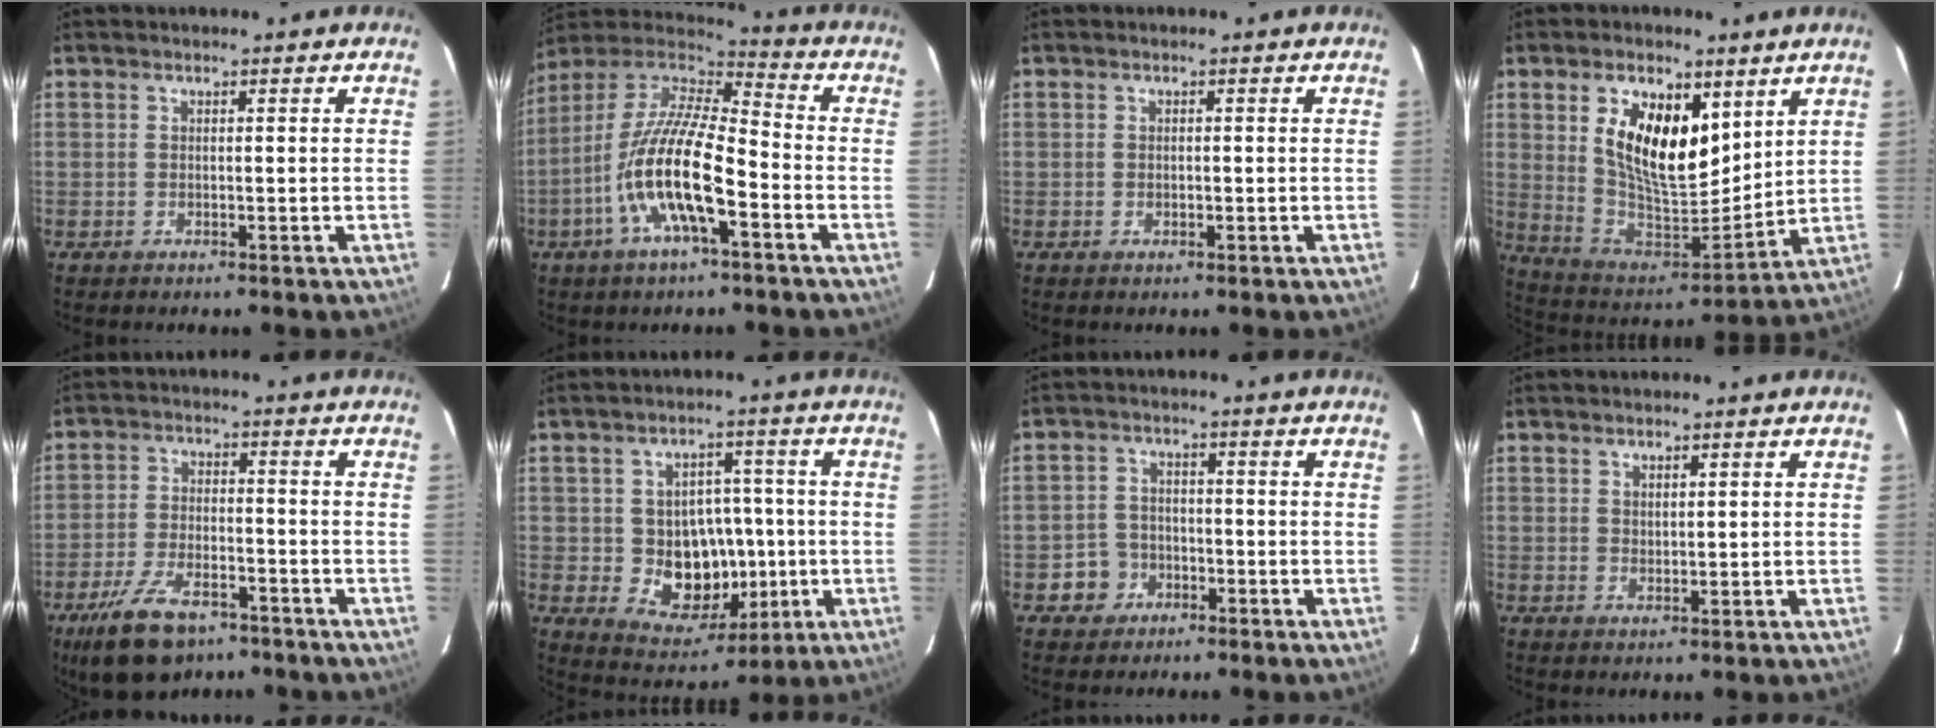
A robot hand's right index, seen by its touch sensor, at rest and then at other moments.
{"total": 17.6, "force": [-6.7, 4.7, 15.5], "torque": [-0.302, -0.015, -0.135]}
{"total": 0.9, "force": [-0.2, 0.7, 0.4], "torque": [-0.005, 0.001, -0.003]}
{"total": 16.3, "force": [6.5, 8.3, 12.4], "torque": [-0.232, 0.001, 0.131]}
{"total": 12.6, "force": [-8.5, 5.8, 7.3], "torque": [-0.166, -0.011, -0.147]}
{"total": 12.0, "force": [-1.6, 10.0, 6.4], "torque": [-0.121, 0.007, -0.005]}
{"total": 4.7, "force": [-2.4, 4.1, 0.4], "torque": [-0.013, 0.019, -0.040]}
{"total": 1.4, "force": [1.1, 0.8, 0.5], "torque": [-0.005, 0.001, 0.021]}